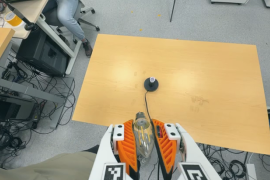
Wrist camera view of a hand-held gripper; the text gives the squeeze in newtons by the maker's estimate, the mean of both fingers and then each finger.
{"total": 20.6, "left": 22.8, "right": 18.4}